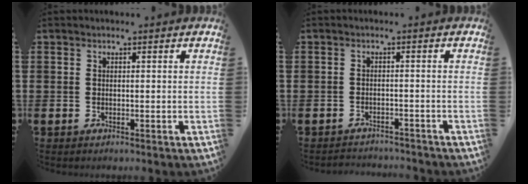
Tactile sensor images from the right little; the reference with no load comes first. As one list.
[{"total": 1.6, "force": [-1.6, 0.0, -0.2], "torque": [-0.001, 0.004, -0.036]}]